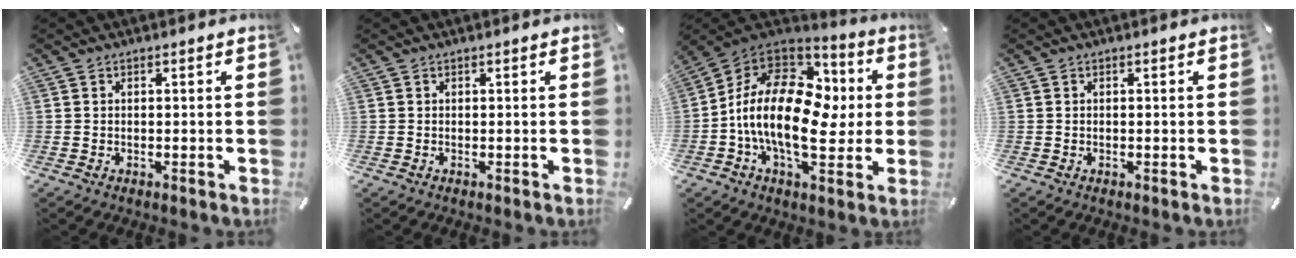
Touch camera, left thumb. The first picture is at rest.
{"total": 0.0}
{"total": 20.6, "force": [-1.3, 12.7, 16.2], "torque": [-0.297, 0.006, -0.023]}
{"total": 0.0}